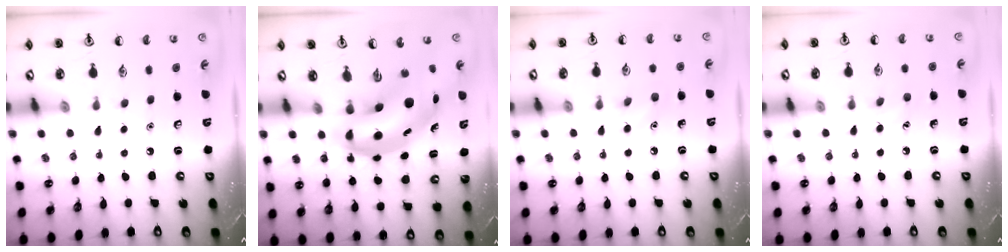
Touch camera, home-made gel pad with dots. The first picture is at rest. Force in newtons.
{"total": 10.6, "press": 10.2, "slide": 2.9}
{"total": 6.9, "press": 6.6, "slide": 2.1}
{"total": 5.9, "press": 5.7, "slide": 1.7}